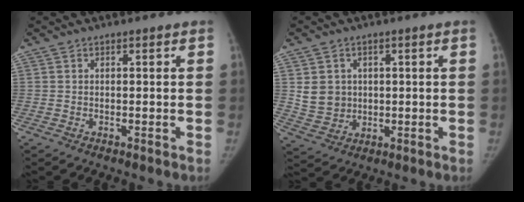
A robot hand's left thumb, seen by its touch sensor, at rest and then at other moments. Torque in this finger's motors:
{"motor_torque": [0.02, 0.02, 0.30, -0.14, 0.00]}